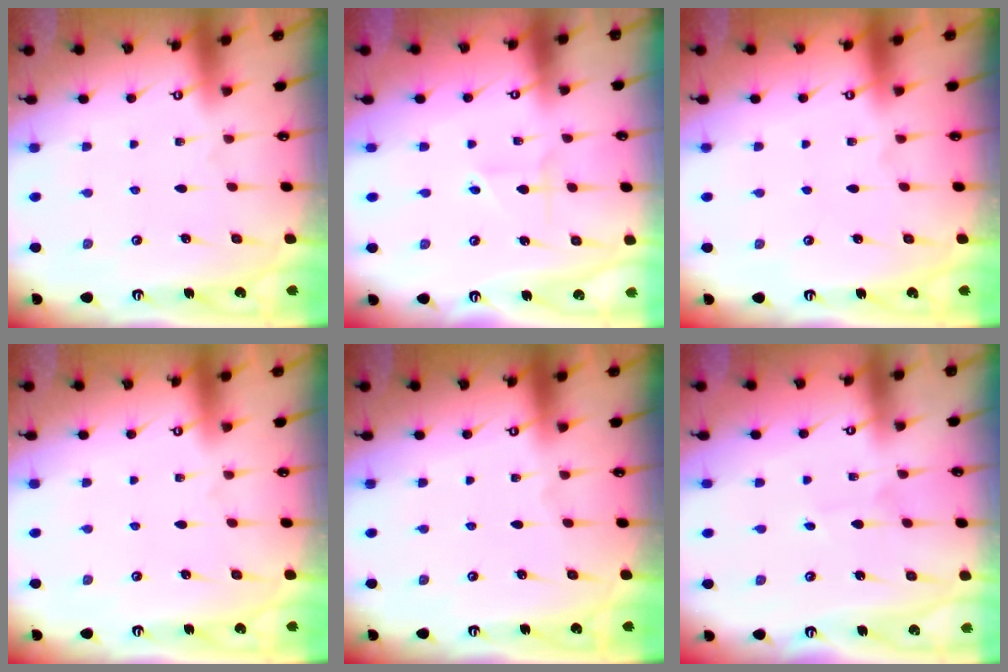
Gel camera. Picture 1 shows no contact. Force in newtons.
{"total": 1.9, "press": 1.6, "slide": 0.9}
{"total": 0.0}
{"total": 0.0}
{"total": 0.0}
{"total": 2.3, "press": 2.3, "slide": 0.1}